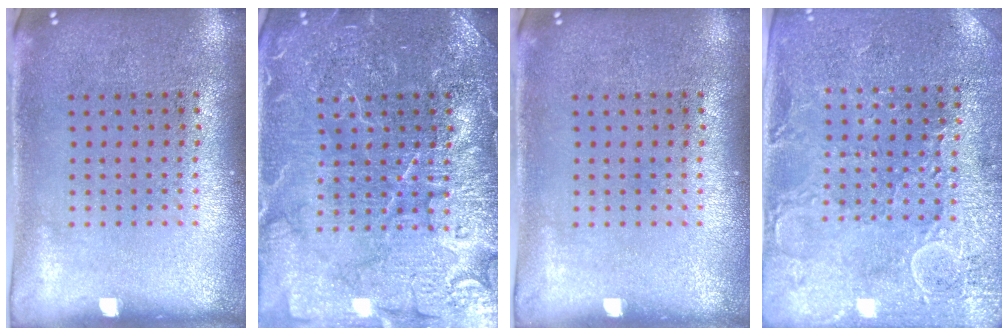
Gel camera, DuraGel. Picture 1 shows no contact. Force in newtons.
{"total": 7.1, "press": 7.1, "slide": 1.0}
{"total": 0.0}
{"total": 2.9, "press": 2.8, "slide": 0.4}